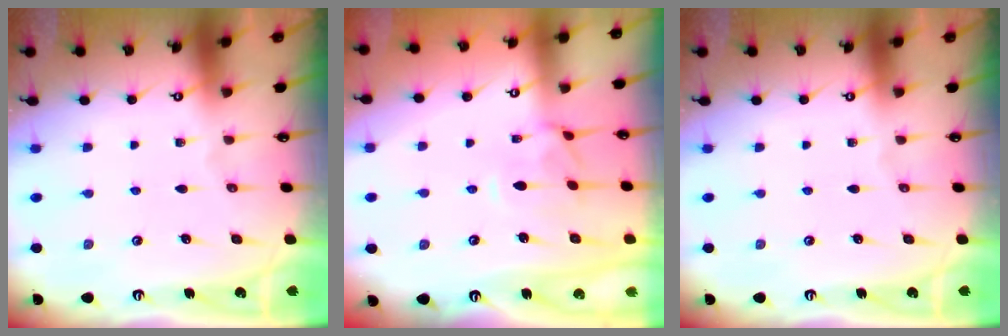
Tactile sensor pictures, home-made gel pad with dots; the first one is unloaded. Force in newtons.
{"total": 0.9, "press": 0.5, "slide": 0.7}
{"total": 0.0}